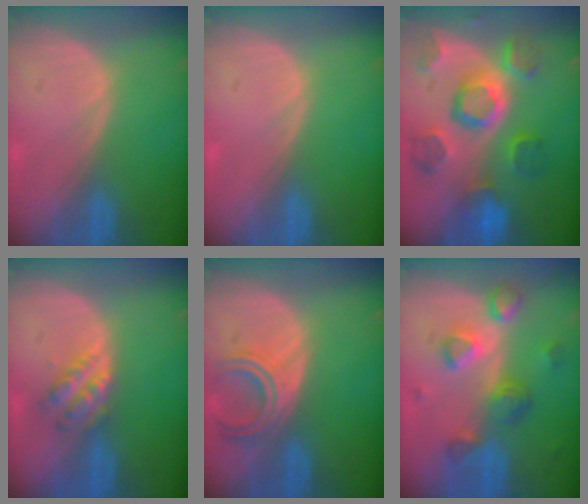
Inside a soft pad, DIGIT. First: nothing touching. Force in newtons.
{"total": 0.0}
{"total": 11.3, "press": 10.0, "slide": 5.3}
{"total": 4.7, "press": 4.2, "slide": 2.2}
{"total": 5.2, "press": 5.0, "slide": 1.4}
{"total": 7.7, "press": 6.9, "slide": 3.5}